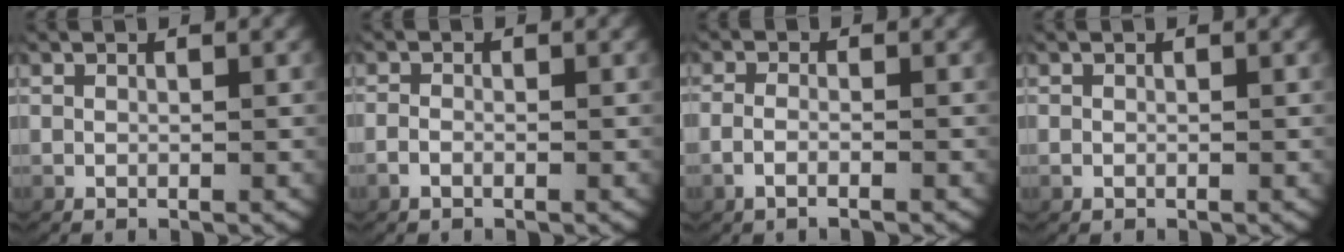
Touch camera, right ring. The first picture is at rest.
{"total": 0.9, "force": [-0.6, 0.4, 0.6], "torque": [-0.021, -0.005, -0.011]}
{"total": 2.0, "force": [-1.2, 0.5, 1.6], "torque": [-0.039, -0.005, -0.017]}
{"total": 0.0}